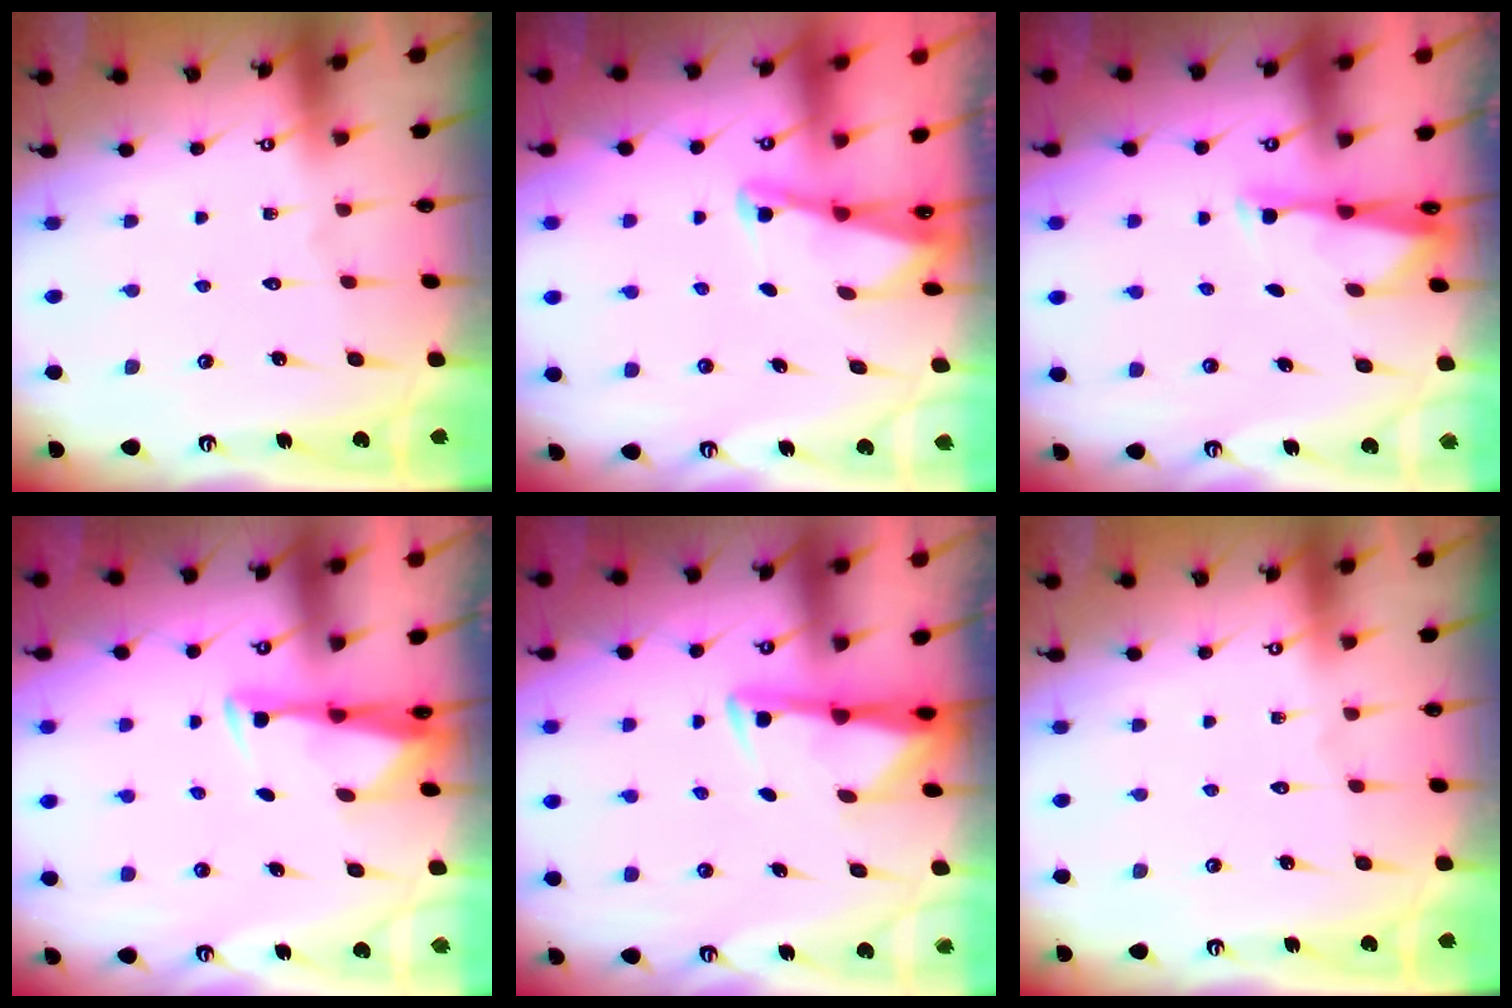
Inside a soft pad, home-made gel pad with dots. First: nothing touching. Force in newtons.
{"total": 2.0, "press": 2.0, "slide": 0.2}
{"total": 2.9, "press": 2.8, "slide": 0.5}
{"total": 3.4, "press": 3.3, "slide": 1.0}
{"total": 2.8, "press": 2.7, "slide": 0.5}
{"total": 0.0}